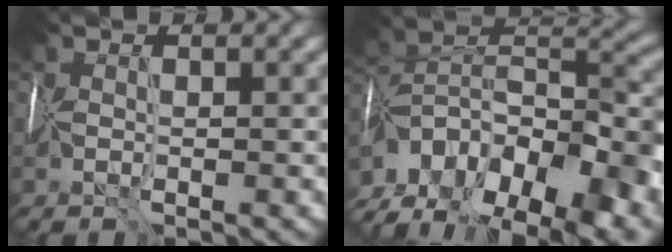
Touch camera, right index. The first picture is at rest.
{"total": 15.4, "force": [-9.2, 8.1, 9.5], "torque": [-0.180, 0.020, -0.140]}